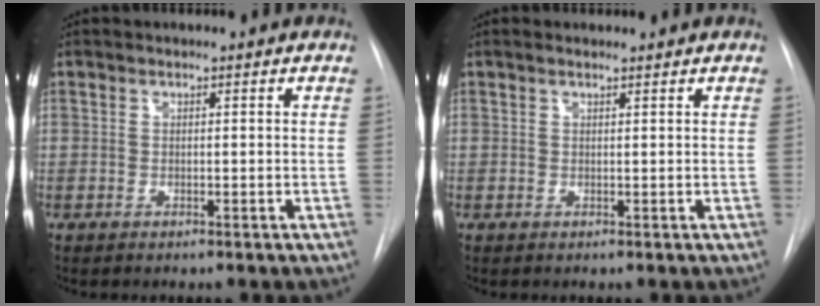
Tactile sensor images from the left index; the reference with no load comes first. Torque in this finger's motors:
{"motor_torque": [0.28, -0.07, 0.02, 0.01]}